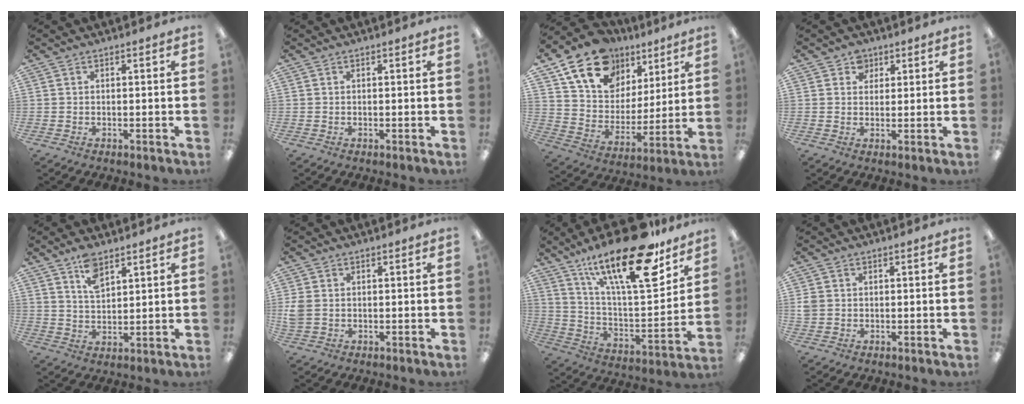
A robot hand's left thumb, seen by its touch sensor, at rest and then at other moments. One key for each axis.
{"total": 0.0}
{"total": 17.7, "fx": 11.8, "fy": 11.5, "fz": 6.4, "tx": -0.126, "ty": -0.063, "tz": 0.223}
{"total": 3.6, "fx": 2.2, "fy": 2.8, "fz": 0.6, "tx": 0.003, "ty": -0.006, "tz": 0.036}
{"total": 6.9, "fx": 4.8, "fy": 3.2, "fz": 3.8, "tx": -0.063, "ty": -0.020, "tz": 0.085}
{"total": 3.6, "fx": 0.2, "fy": 2.9, "fz": 2.1, "tx": -0.046, "ty": 0.005, "tz": 0.004}
{"total": 26.7, "fx": 17.4, "fy": 8.1, "fz": 18.5, "tx": -0.290, "ty": -0.102, "tz": 0.288}
{"total": 2.0, "fx": 0.3, "fy": 1.9, "fz": 0.6, "tx": -0.013, "ty": 0.003, "tz": 0.004}